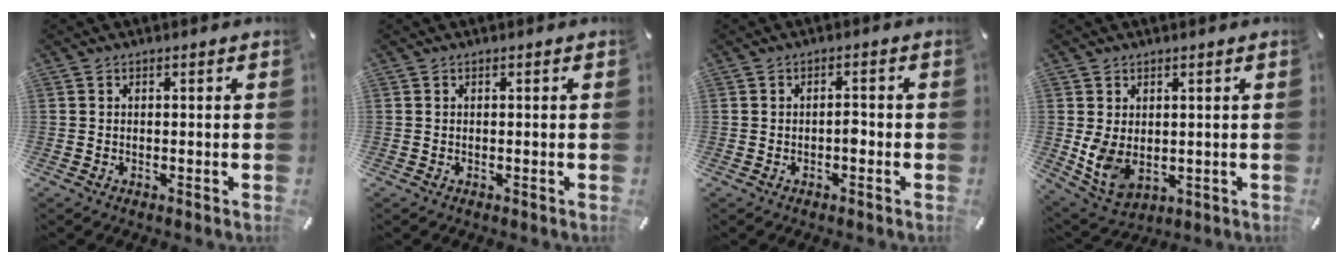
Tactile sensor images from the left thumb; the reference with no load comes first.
{"total": 0.0}
{"total": 2.0, "force": [-0.7, 1.0, 1.6], "torque": [-0.031, 0.007, -0.015]}
{"total": 6.9, "force": [0.8, 5.4, 4.2], "torque": [-0.100, -0.010, 0.017]}